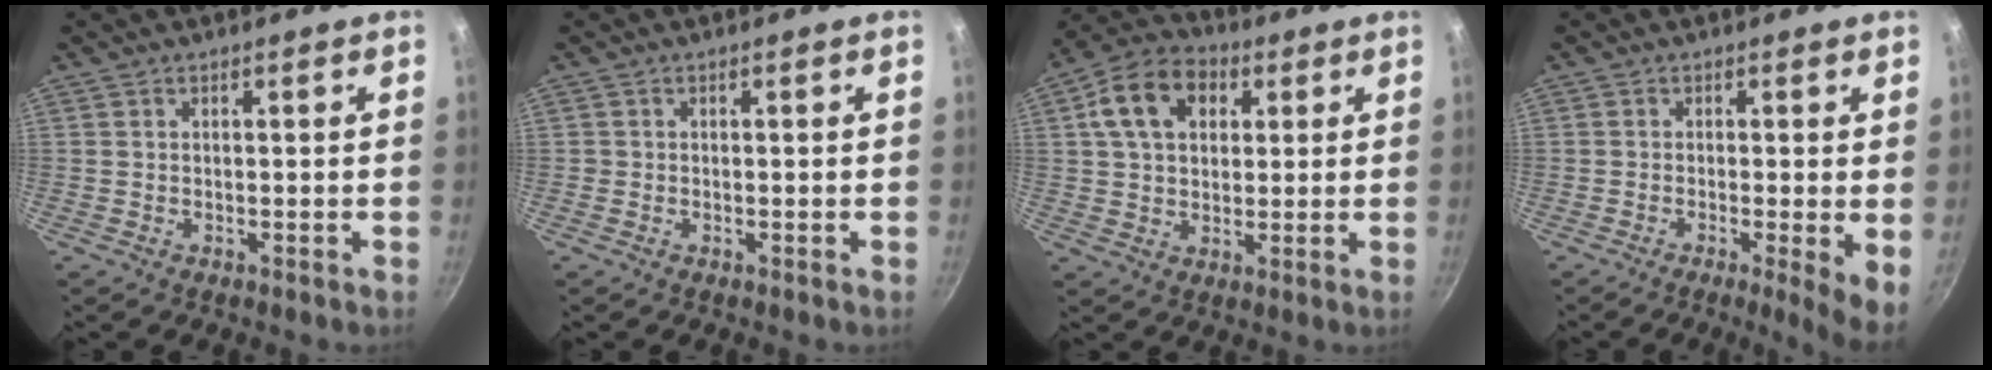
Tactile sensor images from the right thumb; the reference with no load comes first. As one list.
[{"total": 0.5, "force": [-0.1, 0.5, 0.1], "torque": [0.001, 0.001, -0.003]}, {"total": 12.6, "force": [3.9, 9.1, 7.8], "torque": [-0.114, 0.013, 0.050]}, {"total": 5.6, "force": [-1.0, 0.6, 5.4], "torque": [-0.072, -0.010, -0.017]}]